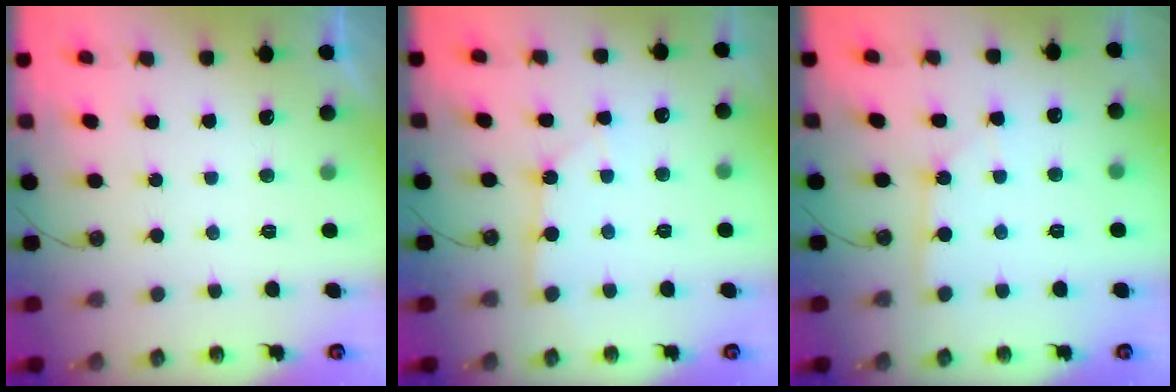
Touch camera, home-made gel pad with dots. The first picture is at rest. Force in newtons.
{"total": 3.0, "press": 3.0, "slide": 0.2}
{"total": 2.5, "press": 2.5, "slide": 0.2}